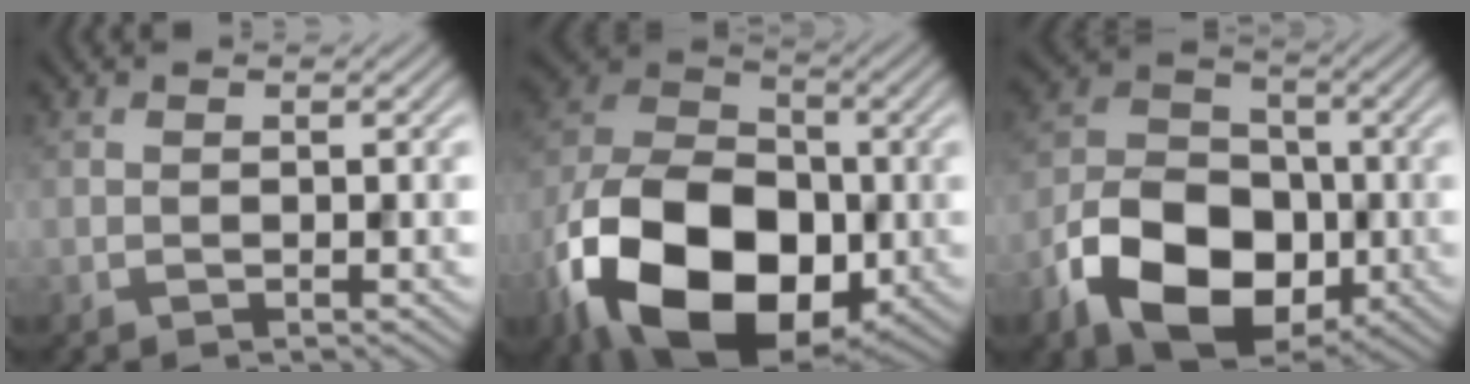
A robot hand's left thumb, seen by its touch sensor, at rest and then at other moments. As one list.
[{"total": 19.6, "force": [-7.1, 12.6, 13.2], "torque": [-0.276, -0.021, -0.136]}, {"total": 13.7, "force": [-5.4, 9.2, 8.7], "torque": [-0.178, -0.028, -0.112]}]